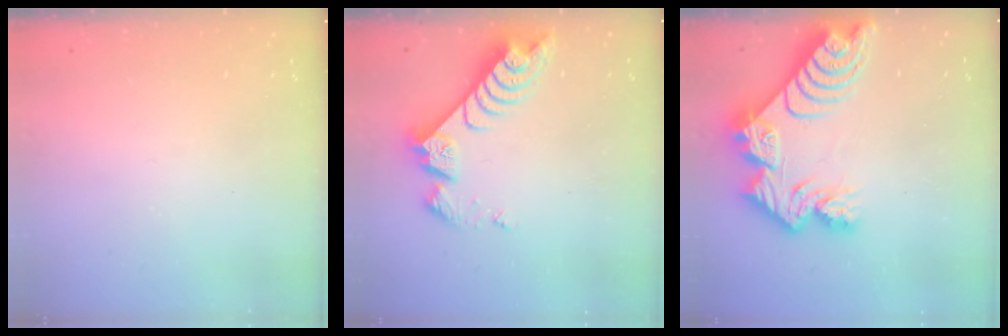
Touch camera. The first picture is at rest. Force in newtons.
{"total": 8.3, "press": 8.3, "slide": 0.8}
{"total": 17.3, "press": 17.3, "slide": 1.3}